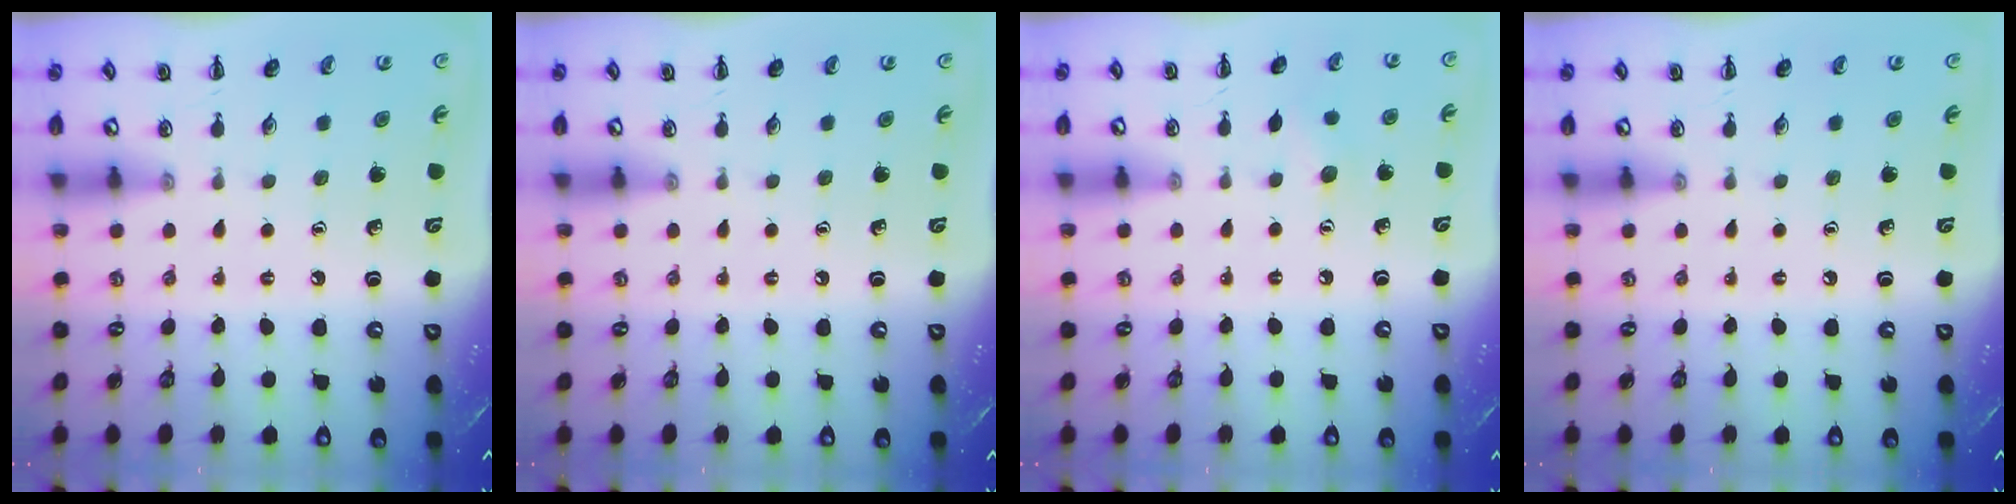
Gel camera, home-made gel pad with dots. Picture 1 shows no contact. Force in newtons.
{"total": 0.0}
{"total": 4.4, "press": 4.3, "slide": 1.0}
{"total": 0.0}